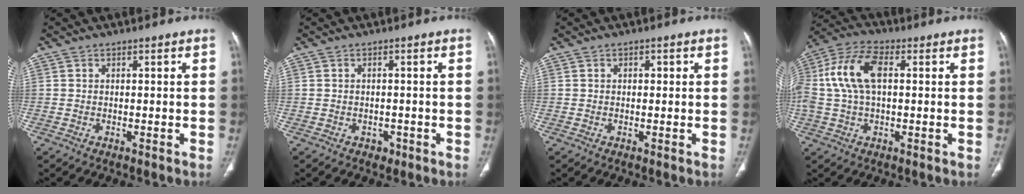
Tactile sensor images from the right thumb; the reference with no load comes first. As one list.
[{"total": 1.6, "force": [-0.8, 1.3, 0.6], "torque": [-0.005, 0.003, -0.008]}, {"total": 1.2, "force": [0.4, 0.7, 0.8], "torque": [-0.008, 0.002, 0.006]}, {"total": 12.5, "force": [2.0, 6.6, 10.4], "torque": [-0.232, 0.028, 0.036]}]